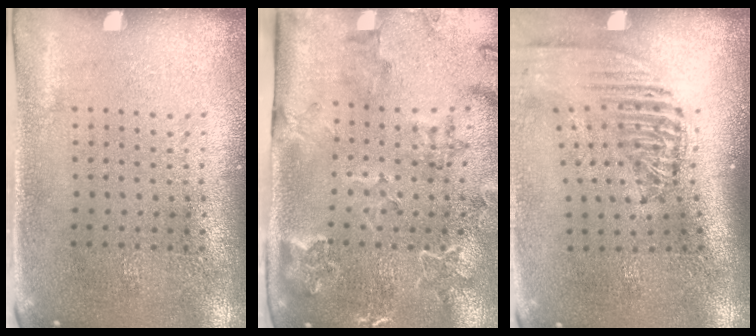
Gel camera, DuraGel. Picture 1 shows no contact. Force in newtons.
{"total": 2.3, "press": 2.3, "slide": 0.1}
{"total": 2.4, "press": 1.8, "slide": 1.5}